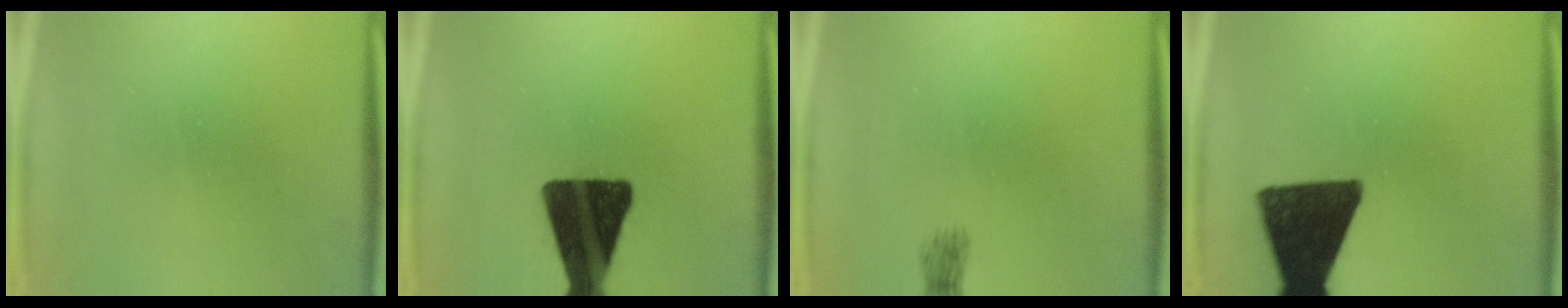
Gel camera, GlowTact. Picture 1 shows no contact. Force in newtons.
{"total": 17.1}
{"total": 3.0}
{"total": 15.0}